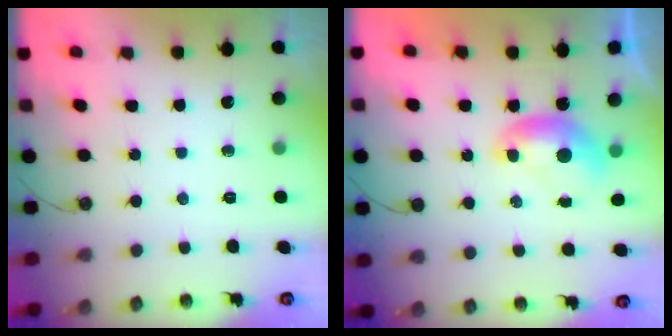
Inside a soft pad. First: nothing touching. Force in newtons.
{"total": 0.0}